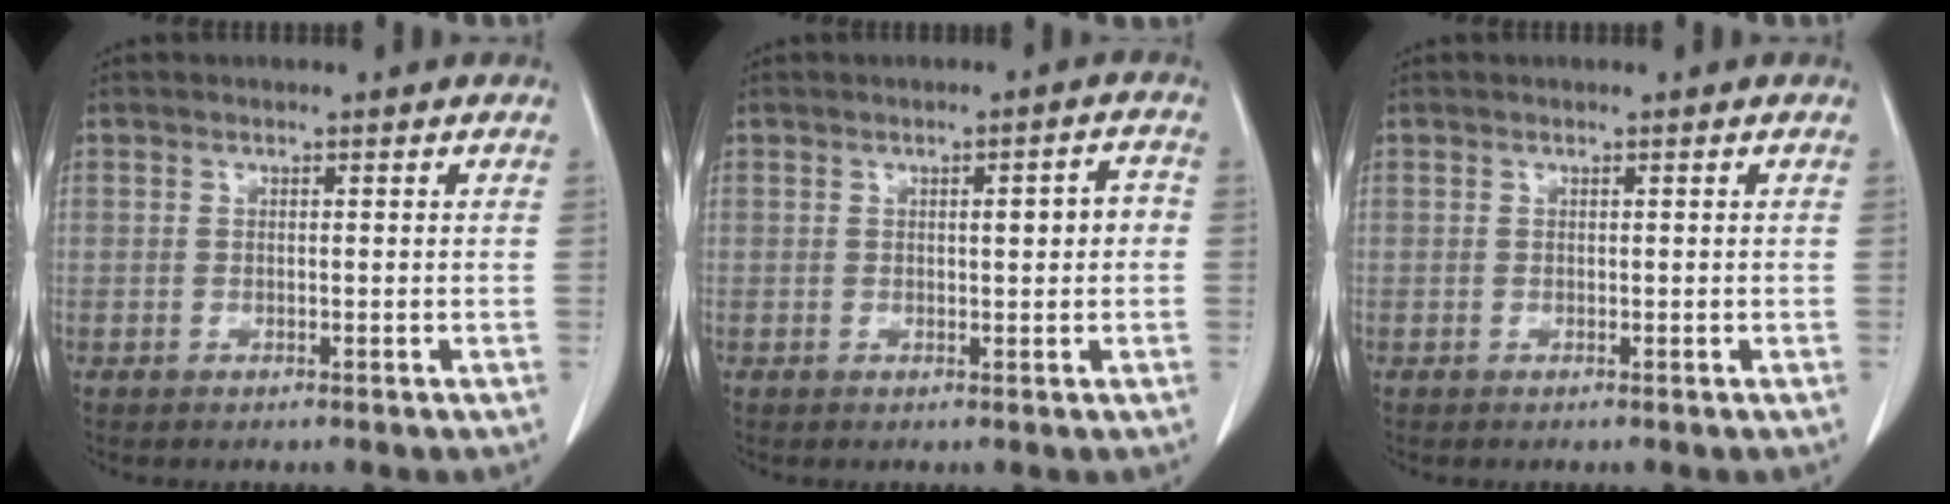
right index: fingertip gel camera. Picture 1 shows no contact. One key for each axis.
{"total": 3.3, "fx": 0.1, "fy": 0.7, "fz": 3.2, "tx": -0.044, "ty": 0.009, "tz": 0.001}
{"total": 0.0}